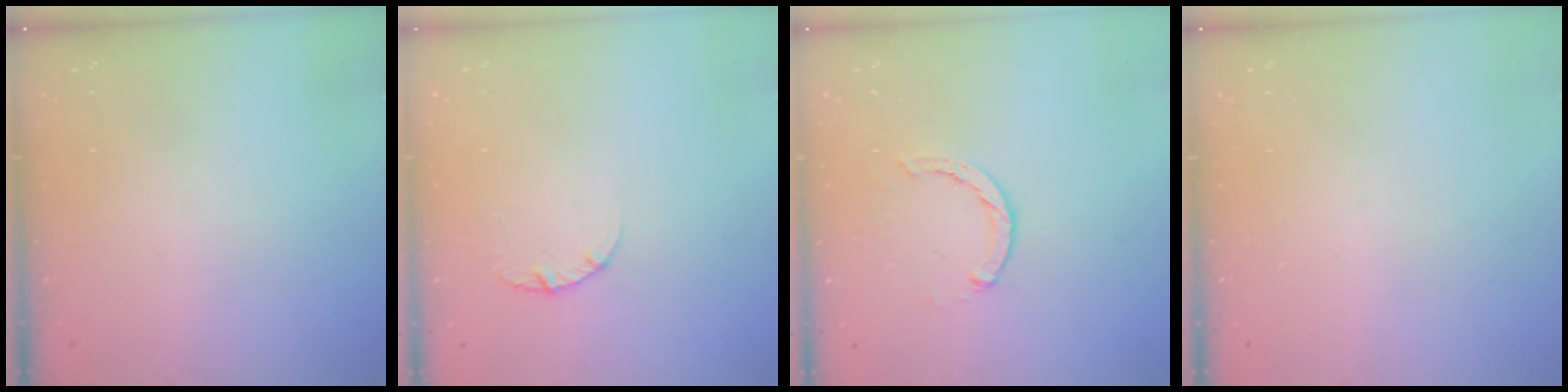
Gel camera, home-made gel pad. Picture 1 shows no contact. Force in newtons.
{"total": 2.5, "press": 2.5, "slide": 0.3}
{"total": 2.0, "press": 2.0, "slide": 0.4}
{"total": 0.0}